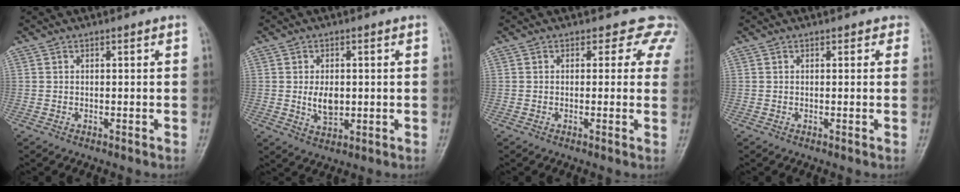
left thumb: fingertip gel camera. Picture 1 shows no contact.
{"total": 4.9, "force": [0.1, 3.2, 3.8], "torque": [-0.055, -0.006, 0.007]}
{"total": 5.1, "force": [3.8, 3.4, 0.7], "torque": [0.034, -0.011, 0.011]}
{"total": 1.2, "force": [0.7, 0.9, 0.4], "torque": [0.015, -0.001, -0.001]}